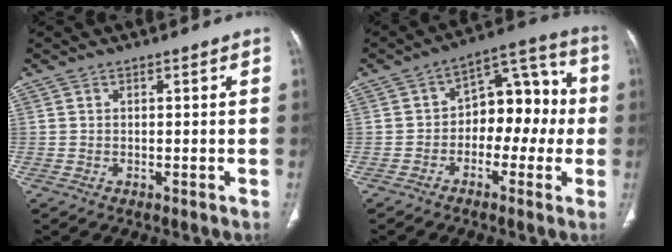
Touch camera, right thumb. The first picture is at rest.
{"total": 12.4, "force": [-1.1, 8.1, 9.3], "torque": [-0.082, 0.051, -0.029]}